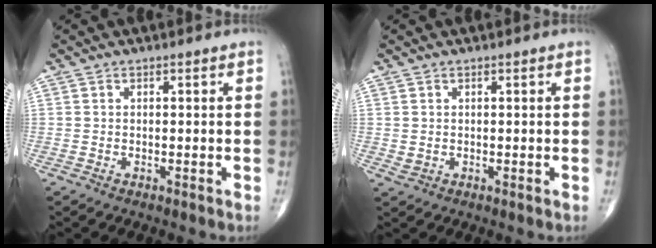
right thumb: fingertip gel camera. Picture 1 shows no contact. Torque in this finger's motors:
{"motor_torque": [-0.37, 0.58, 0.09, 0.29, 0.03]}